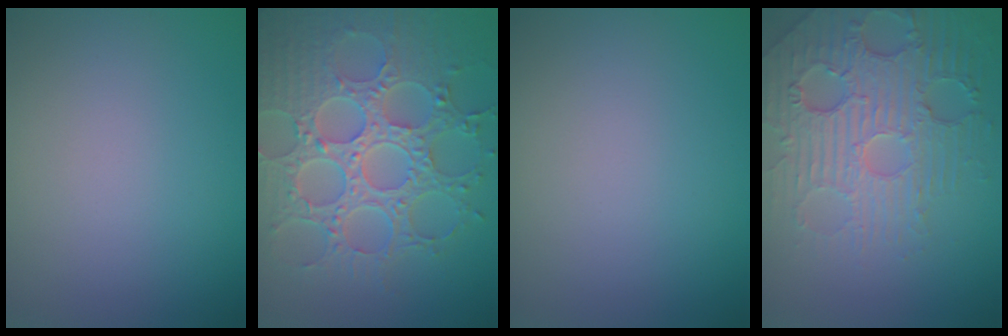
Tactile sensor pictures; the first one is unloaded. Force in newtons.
{"total": 8.7, "press": 6.5, "slide": 5.8}
{"total": 0.0}
{"total": 5.9, "press": 4.9, "slide": 3.4}